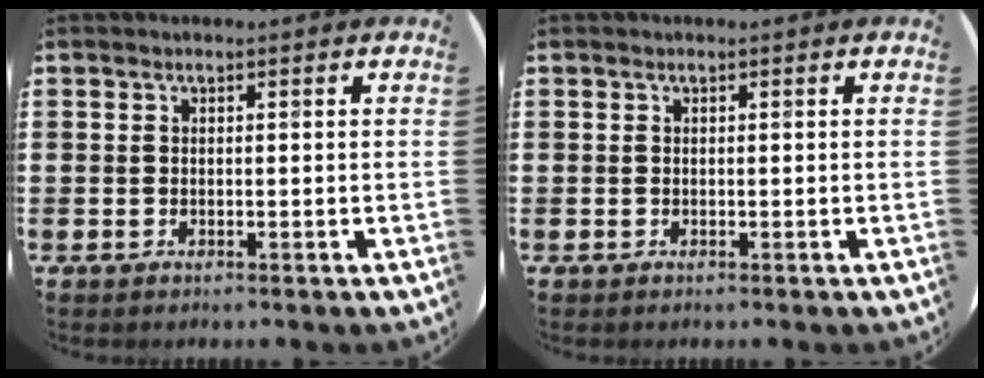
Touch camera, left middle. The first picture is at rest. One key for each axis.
{"total": 0.0}